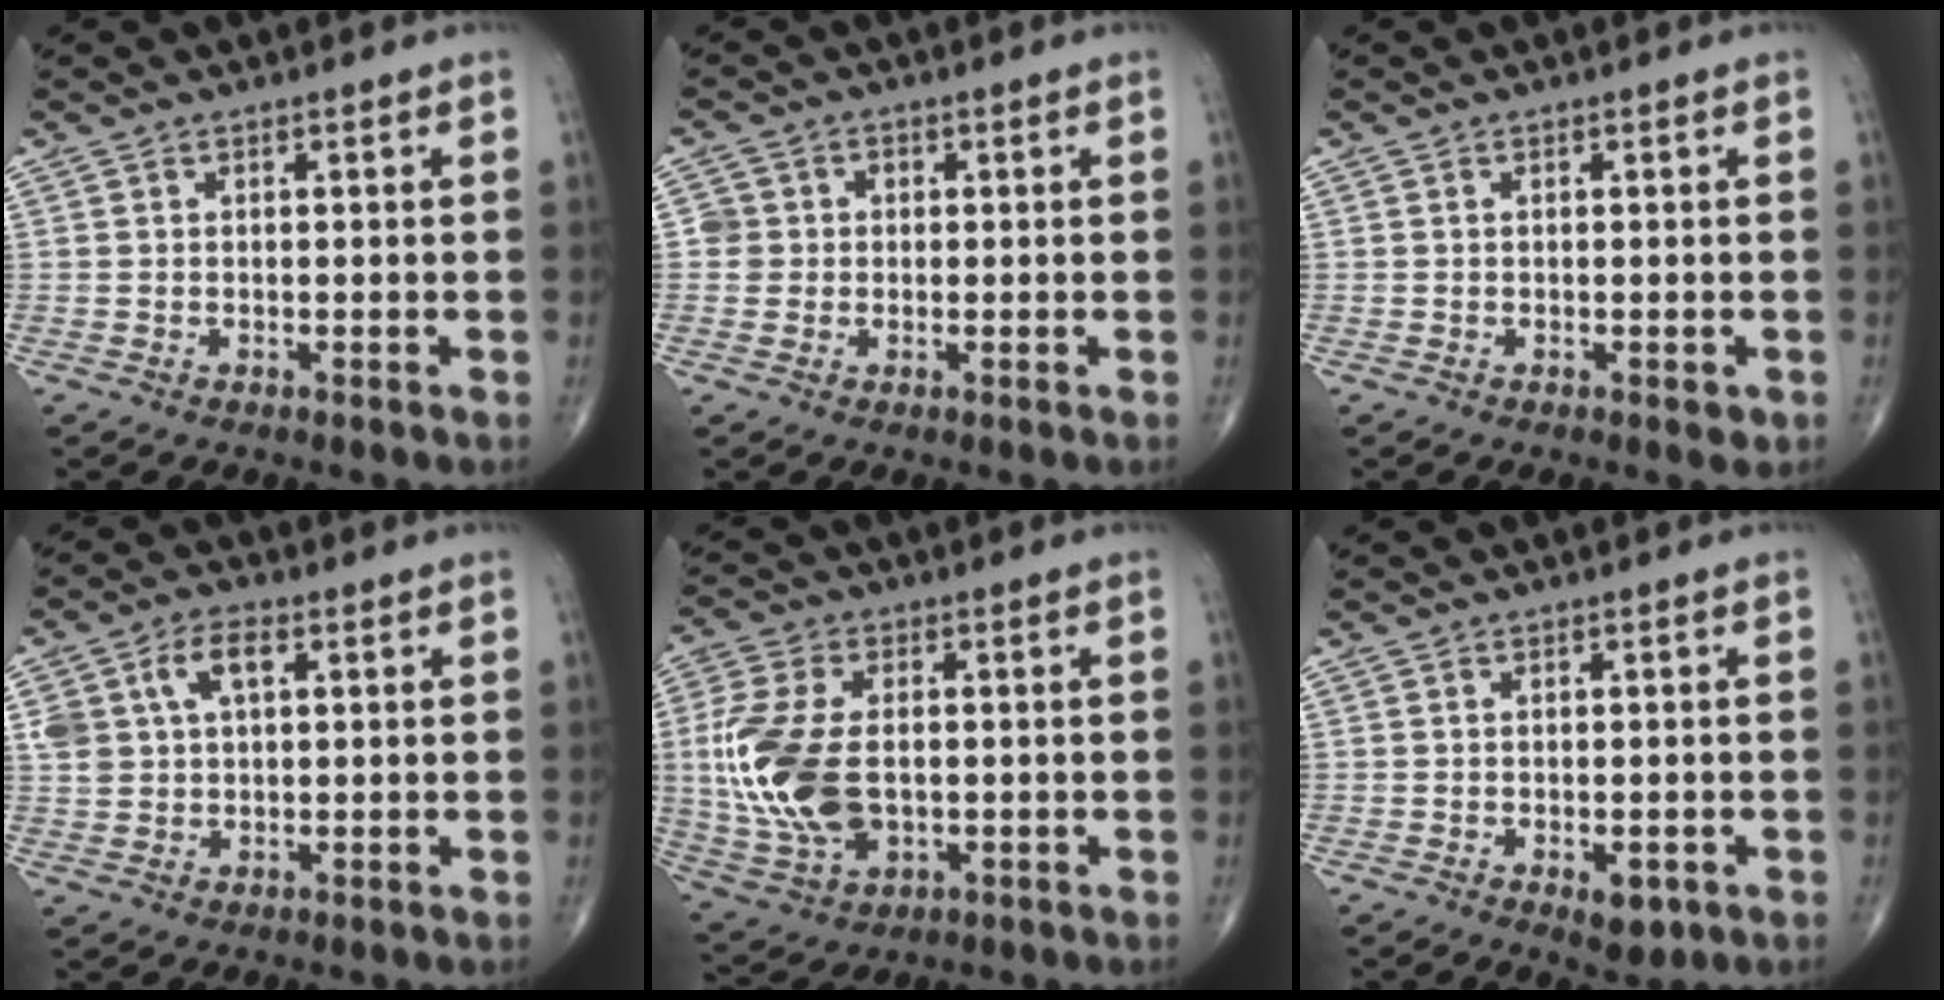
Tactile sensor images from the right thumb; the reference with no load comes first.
{"total": 3.3, "force": [-0.1, 3.3, 0.6], "torque": [0.015, 0.009, -0.008]}
{"total": 1.3, "force": [-0.2, 0.6, 1.1], "torque": [-0.010, -0.002, -0.001]}
{"total": 7.6, "force": [2.4, 4.5, 5.6], "torque": [-0.106, 0.010, 0.046]}
{"total": 16.4, "force": [-0.5, 9.9, 13.1], "torque": [-0.291, -0.007, 0.000]}
{"total": 3.7, "force": [-1.4, 1.9, 2.9], "torque": [-0.028, 0.000, -0.010]}